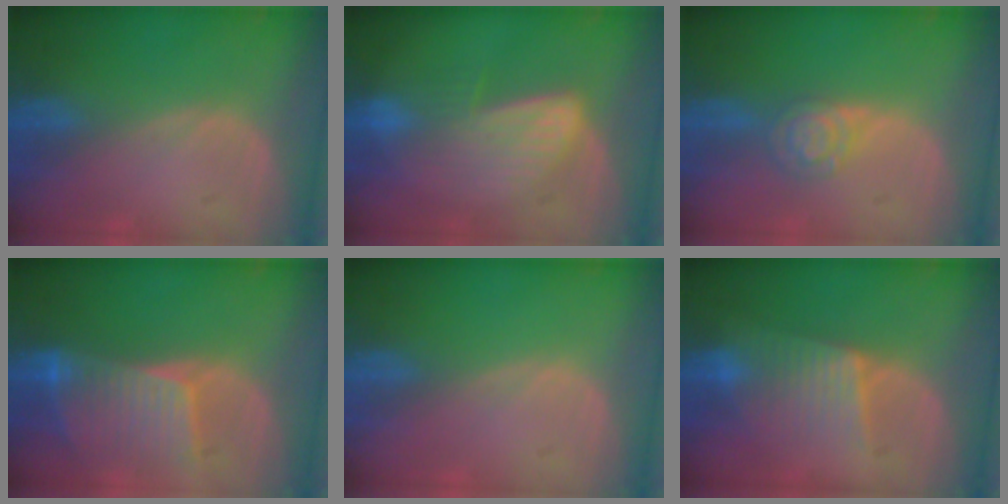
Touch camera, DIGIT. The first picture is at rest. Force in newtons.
{"total": 6.5, "press": 6.5, "slide": 0.3}
{"total": 4.3, "press": 4.3, "slide": 0.0}
{"total": 8.4, "press": 7.6, "slide": 3.5}
{"total": 0.0}
{"total": 6.3, "press": 6.2, "slide": 0.8}